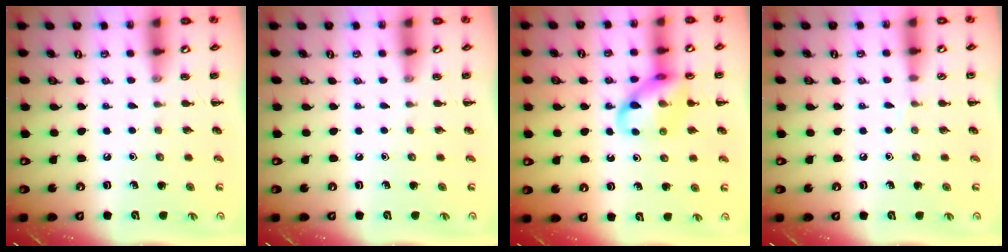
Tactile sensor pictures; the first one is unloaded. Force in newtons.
{"total": 0.0}
{"total": 12.3, "press": 12.2, "slide": 1.2}
{"total": 3.1, "press": 3.0, "slide": 1.0}